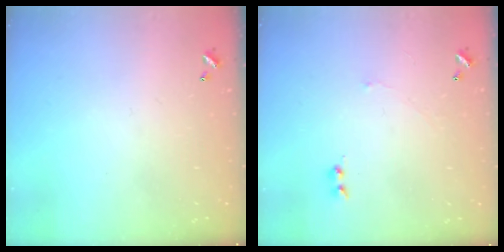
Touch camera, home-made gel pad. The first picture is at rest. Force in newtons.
{"total": 1.5, "press": 1.5, "slide": 0.5}